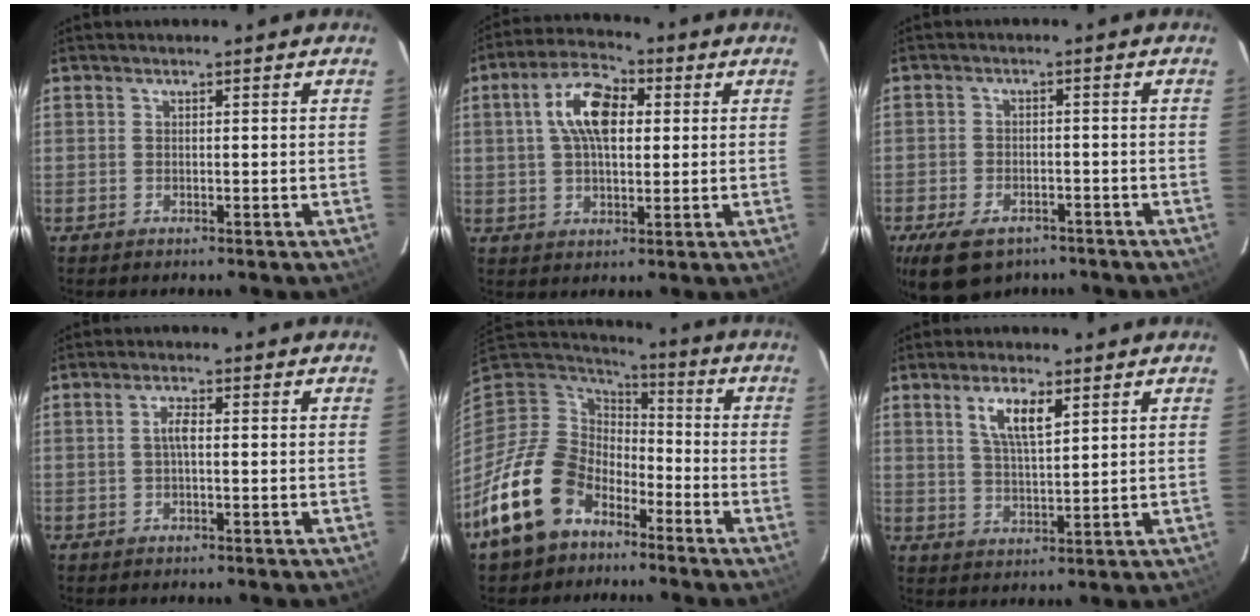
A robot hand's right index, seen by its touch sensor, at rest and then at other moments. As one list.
[{"total": 10.5, "force": [2.3, 5.5, 8.7], "torque": [-0.159, 0.025, 0.037]}, {"total": 11.0, "force": [-7.3, 6.1, 5.6], "torque": [-0.132, -0.013, -0.115]}, {"total": 2.1, "force": [-0.1, 0.6, 2.0], "torque": [-0.040, 0.005, -0.003]}, {"total": 16.4, "force": [-10.3, 10.8, 6.8], "torque": [-0.163, 0.007, -0.174]}, {"total": 6.3, "force": [3.2, 1.8, 5.2], "torque": [-0.095, 0.001, 0.061]}]